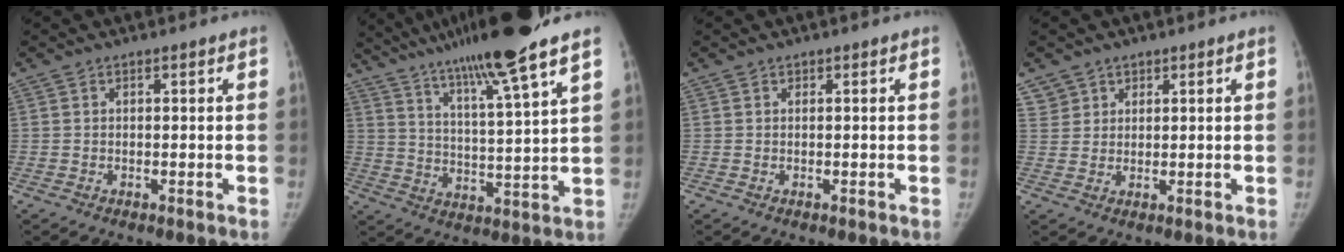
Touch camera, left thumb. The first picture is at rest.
{"total": 17.1, "force": [12.6, -0.3, 11.5], "torque": [-0.187, -0.047, 0.209]}
{"total": 0.0}
{"total": 3.0, "force": [2.1, 2.1, -0.6], "torque": [0.033, -0.013, 0.034]}